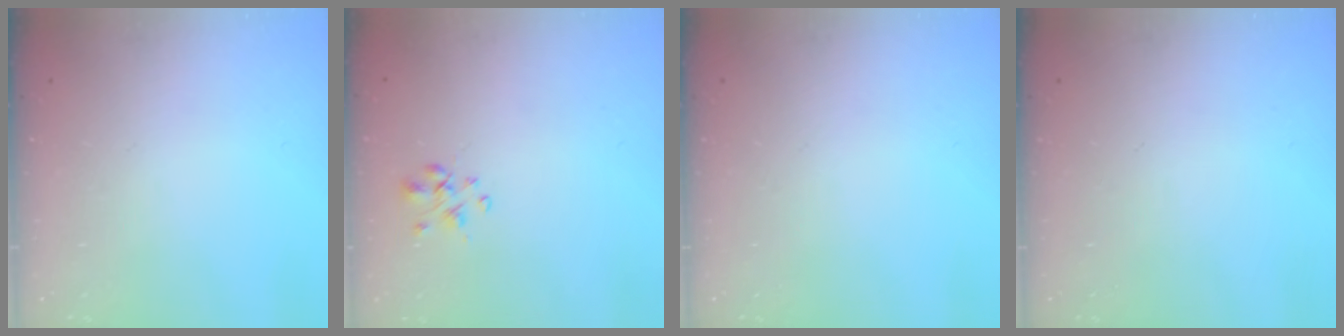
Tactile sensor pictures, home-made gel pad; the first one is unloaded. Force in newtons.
{"total": 2.5, "press": 2.4, "slide": 0.5}
{"total": 0.0}
{"total": 0.0}